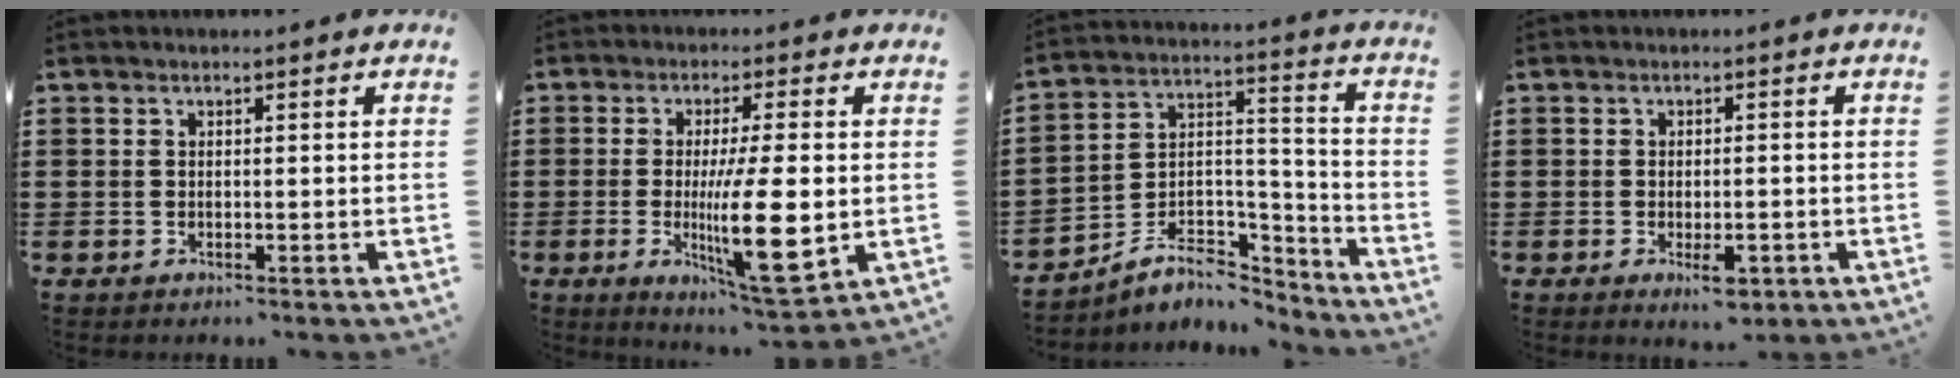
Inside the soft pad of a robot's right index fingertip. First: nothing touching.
{"total": 12.7, "force": [-1.3, 3.1, 12.2], "torque": [-0.214, -0.022, -0.022]}
{"total": 7.3, "force": [-5.8, 3.8, 2.2], "torque": [-0.041, 0.013, -0.107]}
{"total": 3.1, "force": [-1.4, 1.4, 2.3], "torque": [-0.039, 0.005, -0.025]}